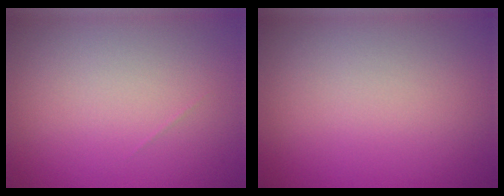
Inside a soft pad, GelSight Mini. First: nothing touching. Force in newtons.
{"total": 0.0}